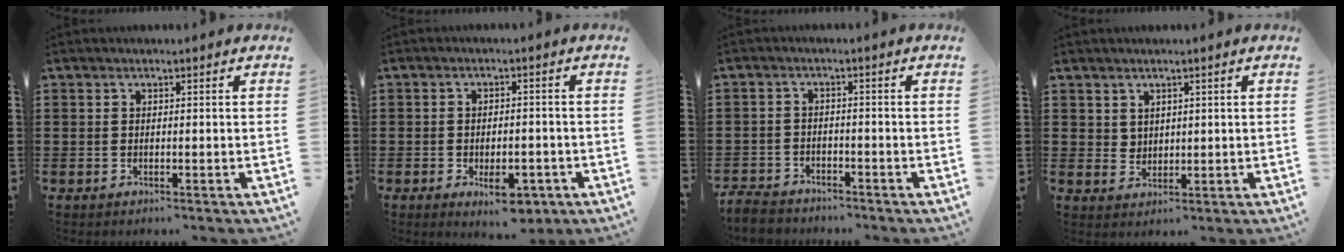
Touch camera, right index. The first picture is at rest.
{"total": 5.4, "force": [-2.7, 2.4, 4.1], "torque": [-0.056, 0.003, -0.046]}
{"total": 2.9, "force": [-2.8, 0.6, 0.0], "torque": [-0.007, 0.002, -0.060]}
{"total": 2.4, "force": [1.8, 1.6, 0.2], "torque": [-0.010, 0.006, 0.036]}